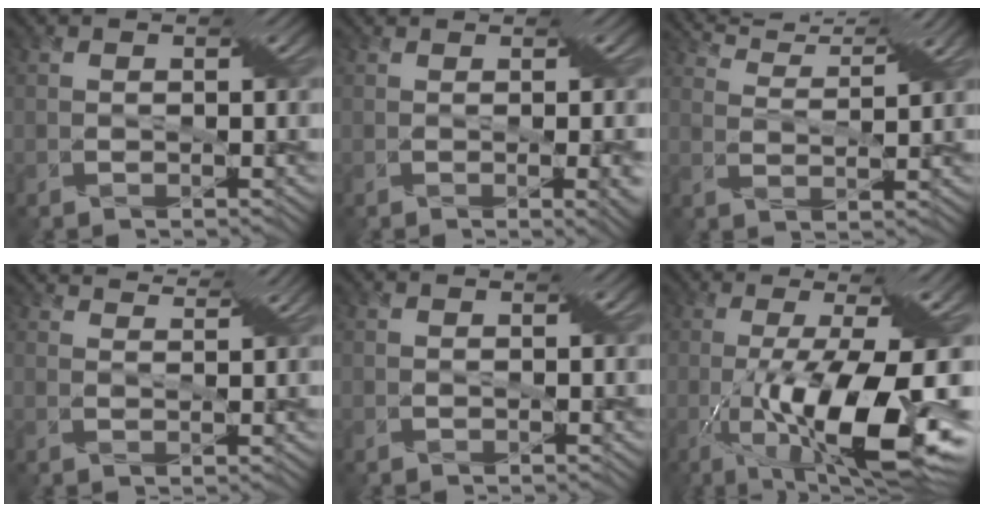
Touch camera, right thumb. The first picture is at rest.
{"total": 3.4, "force": [-0.1, 1.3, 3.2], "torque": [-0.042, -0.008, 0.000]}
{"total": 6.8, "force": [6.5, -0.4, 2.1], "torque": [-0.072, 0.004, 0.116]}
{"total": 4.5, "force": [4.3, 0.1, 1.3], "torque": [-0.038, 0.001, 0.061]}
{"total": 0.0}
{"total": 15.0, "force": [-4.5, 3.0, 14.0], "torque": [-0.240, -0.015, -0.065]}